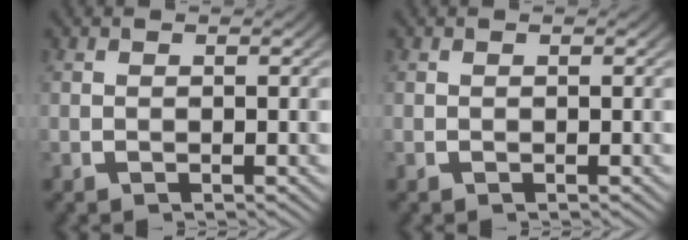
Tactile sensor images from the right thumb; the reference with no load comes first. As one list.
[{"total": 0.0}]